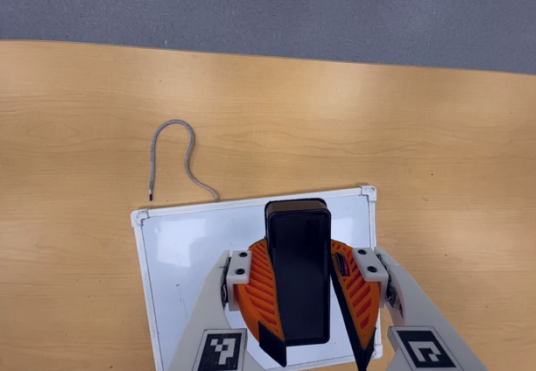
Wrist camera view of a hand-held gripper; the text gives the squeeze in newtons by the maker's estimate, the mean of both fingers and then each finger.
{"total": 11.5, "left": 11.7, "right": 11.4}